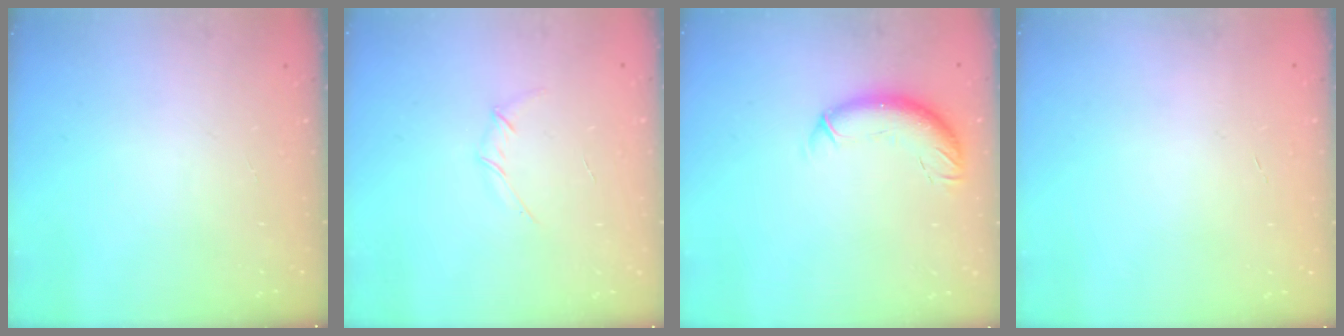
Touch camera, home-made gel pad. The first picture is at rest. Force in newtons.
{"total": 4.1, "press": 4.0, "slide": 1.0}
{"total": 9.2, "press": 9.0, "slide": 1.9}
{"total": 0.0}